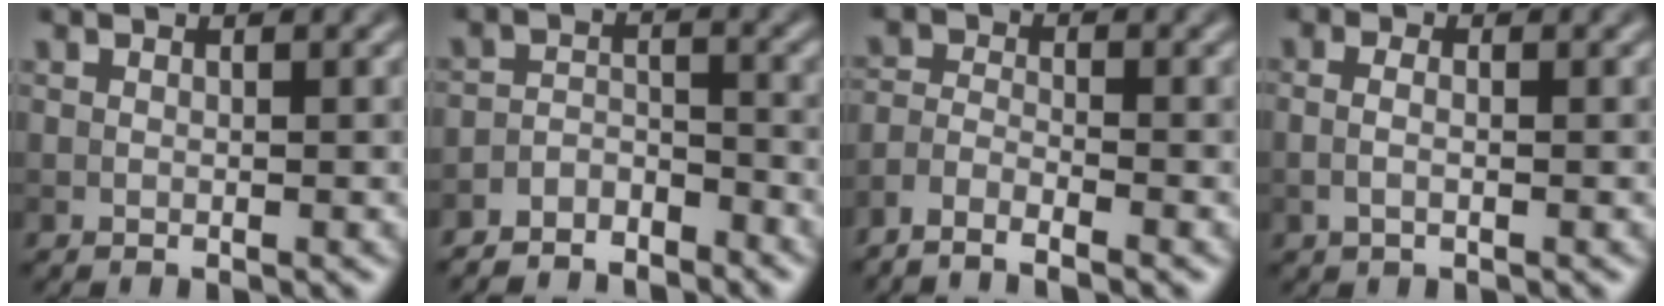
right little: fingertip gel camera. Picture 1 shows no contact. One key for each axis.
{"total": 4.4, "fx": -4.1, "fy": 1.2, "fz": 0.9, "tx": -0.013, "ty": -0.006, "tz": -0.079}
{"total": 2.8, "fx": -2.3, "fy": 0.6, "fz": 1.4, "tx": -0.031, "ty": -0.001, "tz": -0.055}
{"total": 1.4, "fx": -0.2, "fy": 0.6, "fz": 1.2, "tx": -0.031, "ty": -0.002, "tz": -0.007}